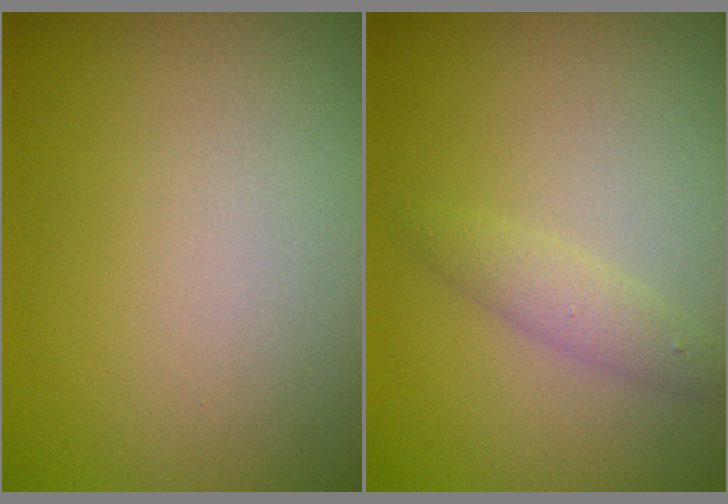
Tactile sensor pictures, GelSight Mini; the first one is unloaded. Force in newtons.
{"total": 1.6, "press": 1.6, "slide": 0.1}